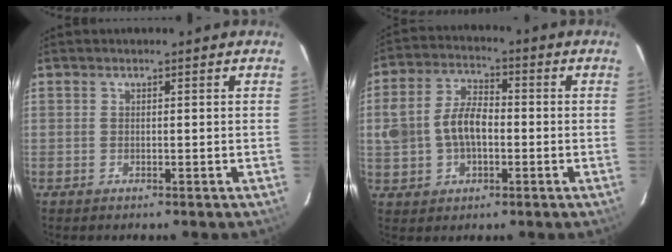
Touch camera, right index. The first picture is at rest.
{"total": 10.0, "force": [-0.9, 6.4, 7.6], "torque": [-0.157, 0.019, -0.011]}